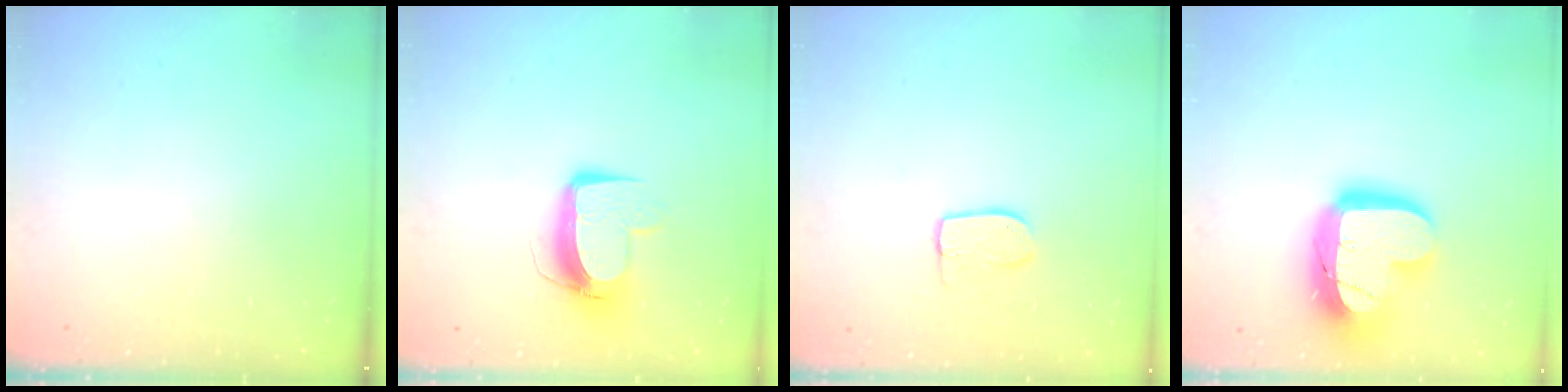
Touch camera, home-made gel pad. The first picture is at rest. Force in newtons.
{"total": 10.3, "press": 10.3, "slide": 0.8}
{"total": 6.7, "press": 6.7, "slide": 0.2}
{"total": 20.6, "press": 20.6, "slide": 1.5}